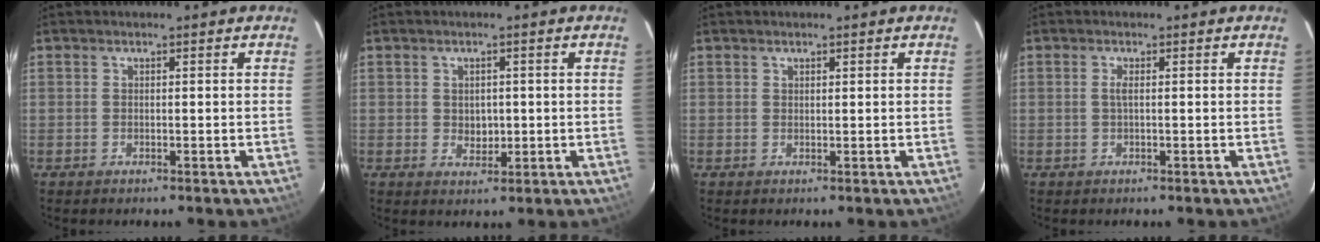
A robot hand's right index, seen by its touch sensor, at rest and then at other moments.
{"total": 2.9, "force": [0.0, 2.4, 1.6], "torque": [-0.023, 0.000, 0.005]}
{"total": 0.5, "force": [0.5, 0.2, 0.1], "torque": [-0.003, 0.001, 0.009]}
{"total": 0.9, "force": [0.0, -0.1, 0.9], "torque": [-0.017, 0.000, -0.001]}